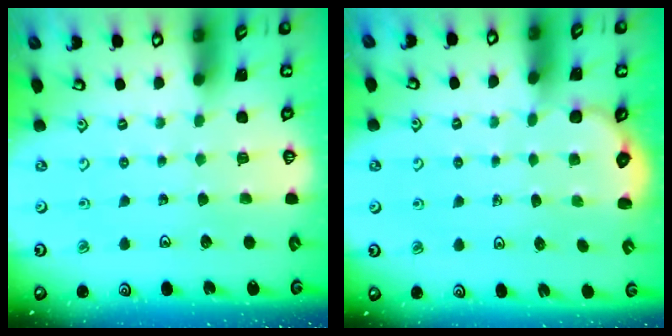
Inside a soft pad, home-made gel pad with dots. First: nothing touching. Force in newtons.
{"total": 1.5, "press": 1.2, "slide": 0.9}